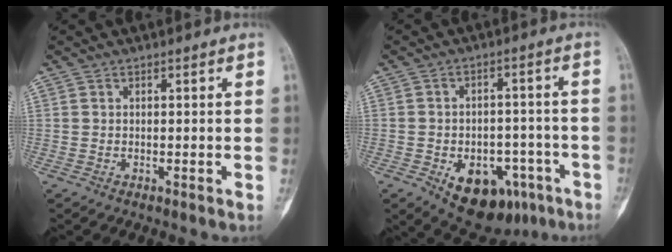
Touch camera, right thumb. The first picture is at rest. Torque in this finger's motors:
{"motor_torque": [2.04, 0.86, 1.21, -0.87, 0.09]}